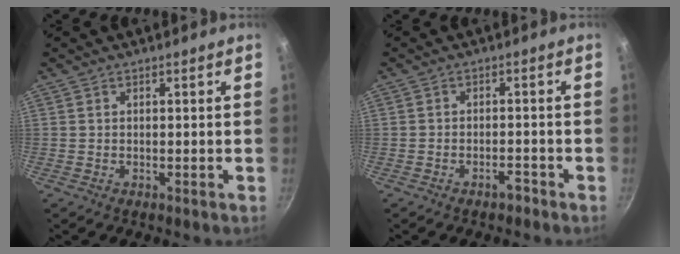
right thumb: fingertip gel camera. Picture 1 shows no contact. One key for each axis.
{"total": 2.1, "fx": -1.7, "fy": 0.9, "fz": 1.0, "tx": -0.007, "ty": 0.022, "tz": -0.018}